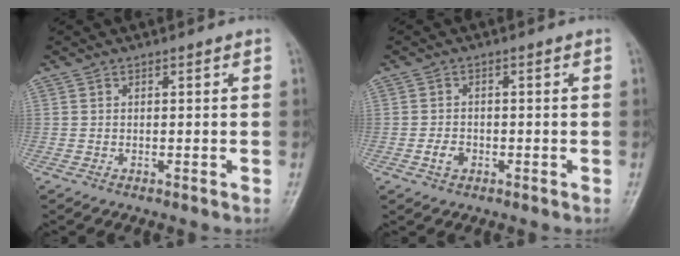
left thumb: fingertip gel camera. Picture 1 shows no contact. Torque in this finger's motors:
{"motor_torque": [-0.08, 0.31, 0.20, 0.02, 0.00]}